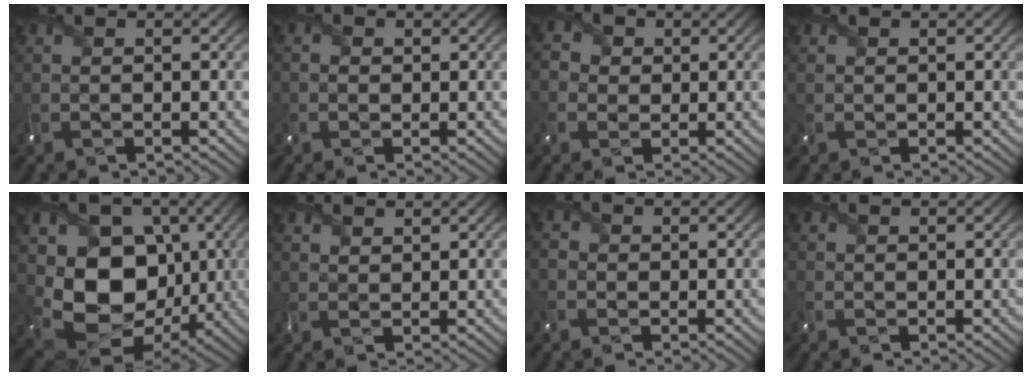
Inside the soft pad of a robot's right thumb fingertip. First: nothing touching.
{"total": 1.6, "force": [-0.1, 1.5, 0.6], "torque": [-0.012, 0.001, -0.002]}
{"total": 3.4, "force": [0.1, 3.3, 0.9], "torque": [-0.037, 0.004, 0.001]}
{"total": 1.0, "force": [0.4, 0.8, 0.4], "torque": [-0.012, 0.001, 0.010]}
{"total": 14.0, "force": [0.3, 11.3, 8.2], "torque": [-0.156, -0.031, 0.007]}
{"total": 1.8, "force": [1.5, 0.8, 0.5], "torque": [-0.013, -0.001, 0.037]}
{"total": 1.8, "force": [-0.4, 1.7, 0.5], "torque": [-0.013, -0.001, -0.011]}
{"total": 1.0, "force": [0.1, 0.9, 0.4], "torque": [-0.011, -0.001, 0.003]}